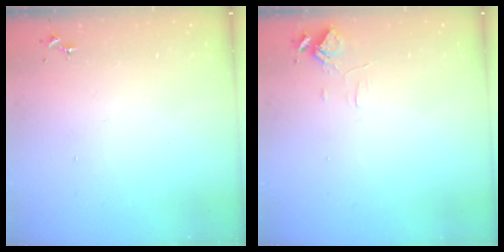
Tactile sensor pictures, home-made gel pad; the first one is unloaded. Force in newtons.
{"total": 5.7, "press": 5.6, "slide": 0.6}